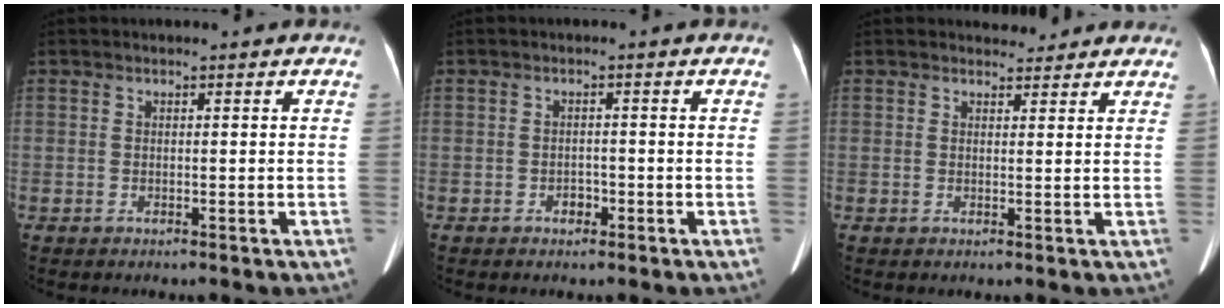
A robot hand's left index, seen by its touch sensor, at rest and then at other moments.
{"total": 1.4, "force": [-0.9, 1.0, 0.6], "torque": [-0.008, 0.004, -0.013]}
{"total": 2.9, "force": [2.7, 1.1, 0.0], "torque": [0.000, 0.000, 0.027]}